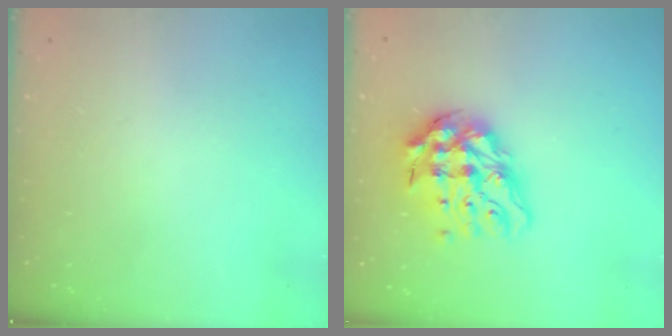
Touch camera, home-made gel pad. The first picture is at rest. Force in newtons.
{"total": 14.4, "press": 14.3, "slide": 1.8}